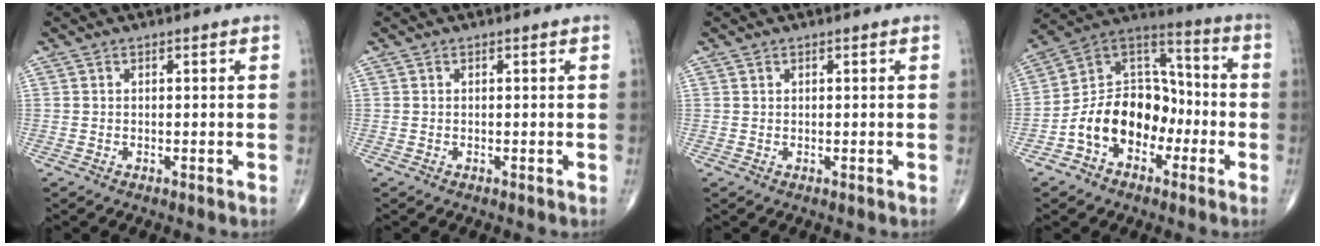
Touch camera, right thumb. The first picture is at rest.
{"total": 0.0}
{"total": 0.0}
{"total": 15.8, "force": [-5.1, 11.4, 9.7], "torque": [-0.128, 0.066, -0.097]}